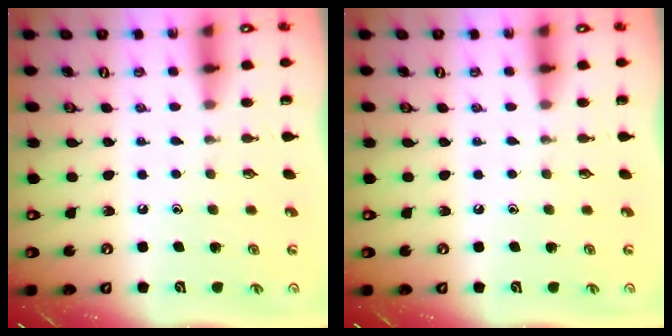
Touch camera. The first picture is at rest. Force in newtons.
{"total": 0.0}